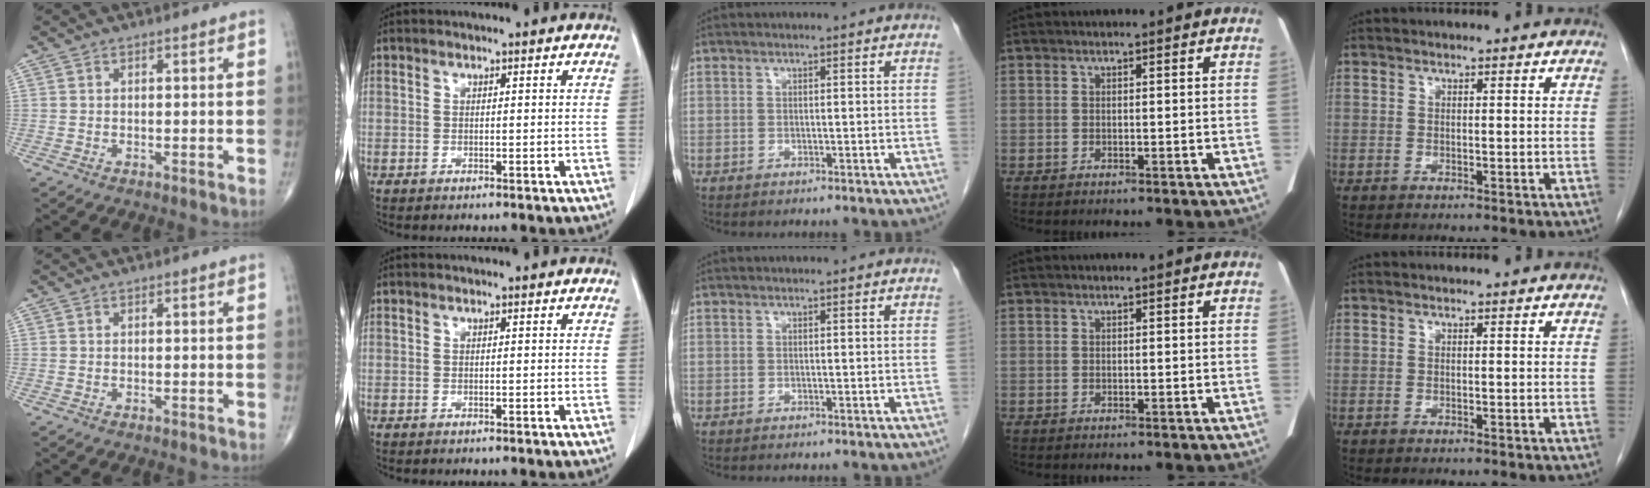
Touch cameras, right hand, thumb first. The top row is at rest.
{}